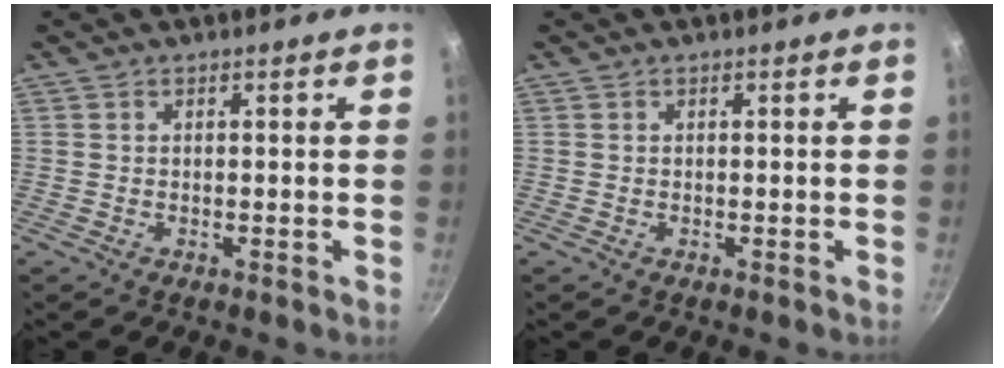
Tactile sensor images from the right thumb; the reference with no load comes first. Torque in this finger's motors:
{"motor_torque": [-0.03, -0.05, 0.15, -0.14, 0.00]}